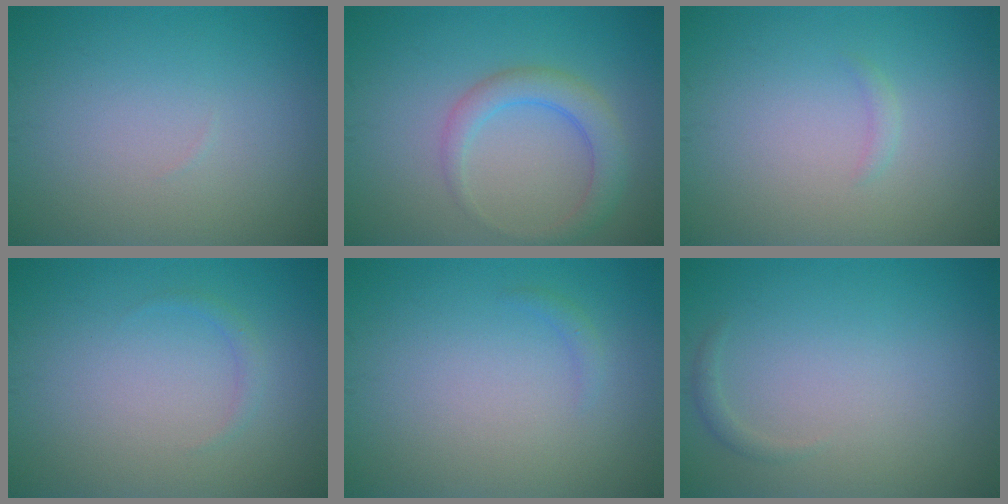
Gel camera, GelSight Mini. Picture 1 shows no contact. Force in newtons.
{"total": 3.2, "press": 3.2, "slide": 0.2}
{"total": 0.6, "press": 0.6, "slide": 0.1}
{"total": 0.8, "press": 0.8, "slide": 0.0}
{"total": 0.7, "press": 0.7, "slide": 0.1}
{"total": 0.7, "press": 0.7, "slide": 0.1}